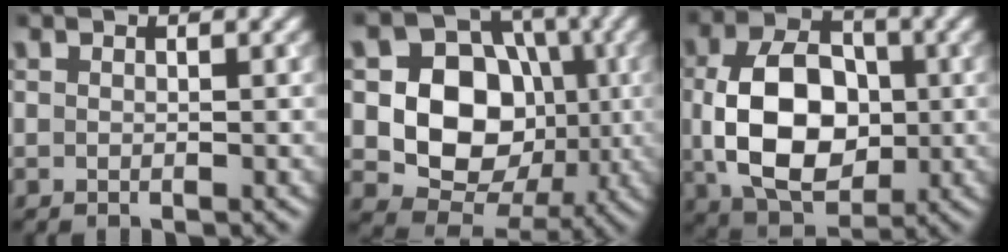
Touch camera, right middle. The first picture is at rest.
{"total": 10.1, "force": [-0.6, 8.2, 5.8], "torque": [-0.093, -0.002, -0.028]}
{"total": 10.3, "force": [-0.3, 7.1, 7.4], "torque": [-0.155, -0.007, -0.003]}